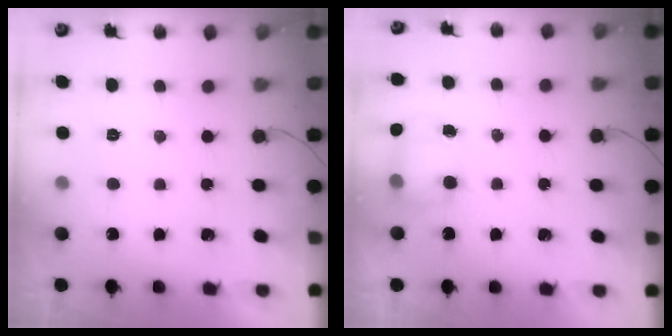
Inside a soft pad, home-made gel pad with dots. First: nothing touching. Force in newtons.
{"total": 6.6, "press": 6.5, "slide": 0.9}